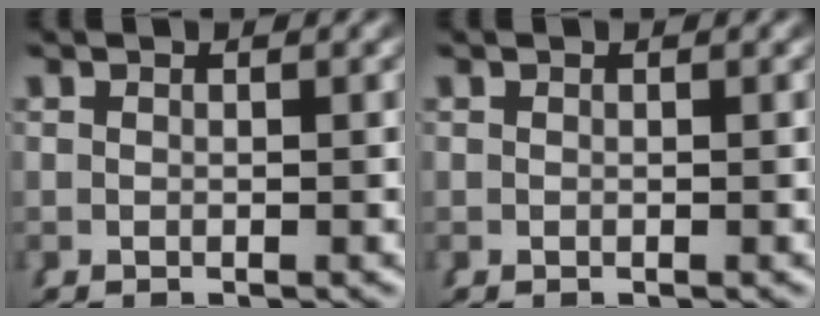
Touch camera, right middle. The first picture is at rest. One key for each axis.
{"total": 0.0}